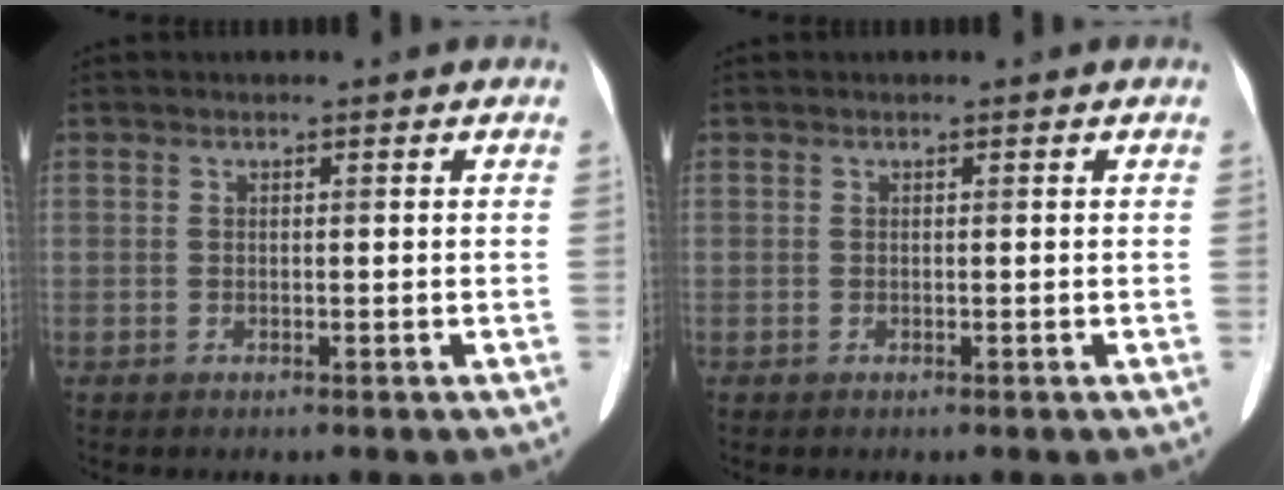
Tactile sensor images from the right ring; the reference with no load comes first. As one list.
[{"total": 0.0}]